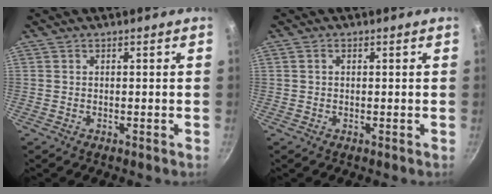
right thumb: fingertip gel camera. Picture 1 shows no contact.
{"total": 0.9, "force": [0.2, 0.7, 0.5], "torque": [-0.008, 0.005, 0.003]}